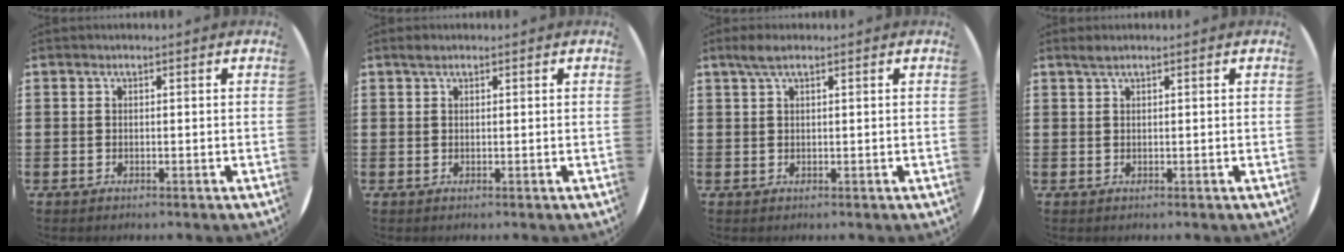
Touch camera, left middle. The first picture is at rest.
{"total": 0.8, "force": [0.7, 0.3, 0.3], "torque": [-0.007, 0.003, 0.012]}
{"total": 2.1, "force": [1.3, 0.4, 1.5], "torque": [-0.031, 0.005, 0.023]}
{"total": 0.9, "force": [0.7, 0.0, 0.5], "torque": [-0.010, 0.002, 0.012]}